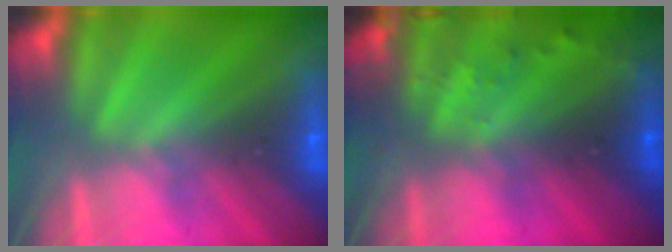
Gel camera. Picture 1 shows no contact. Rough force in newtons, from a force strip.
{"total": 8.7}